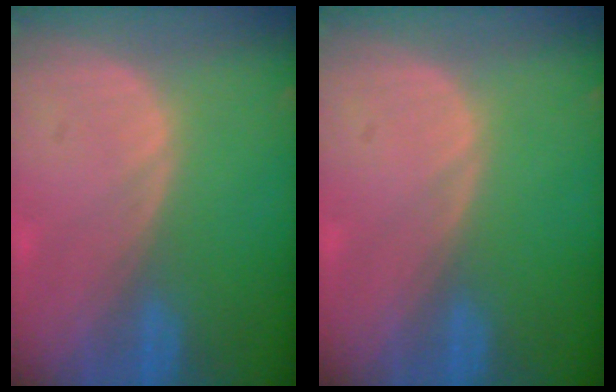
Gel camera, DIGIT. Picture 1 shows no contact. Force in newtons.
{"total": 0.0}